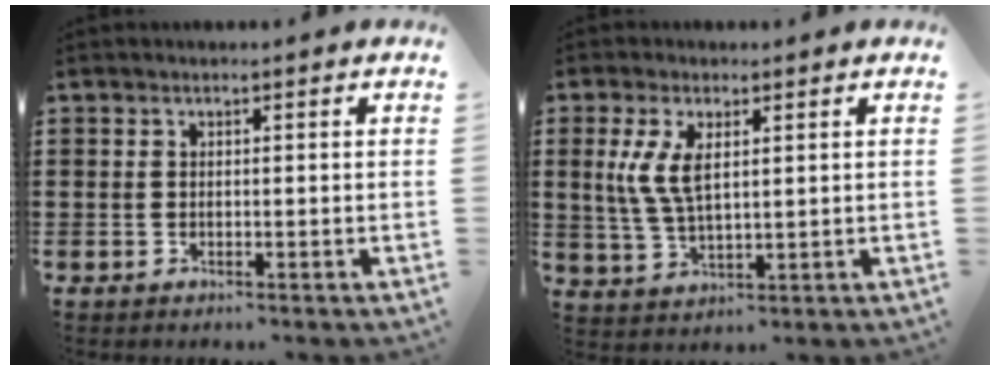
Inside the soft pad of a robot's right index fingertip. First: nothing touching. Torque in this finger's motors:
{"motor_torque": [1.10, 0.36, 0.67, 0.16]}